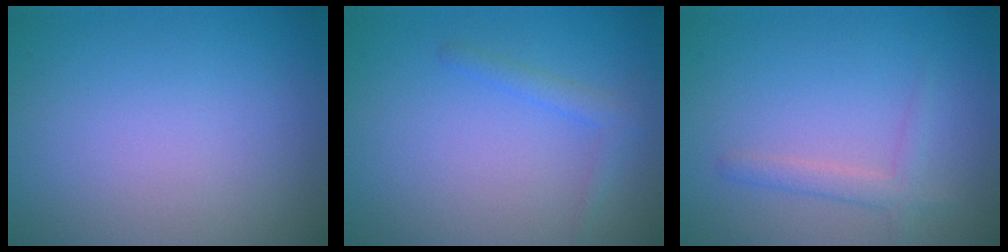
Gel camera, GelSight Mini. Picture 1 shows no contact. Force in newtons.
{"total": 1.4, "press": 1.4, "slide": 0.1}
{"total": 1.8, "press": 1.7, "slide": 0.1}